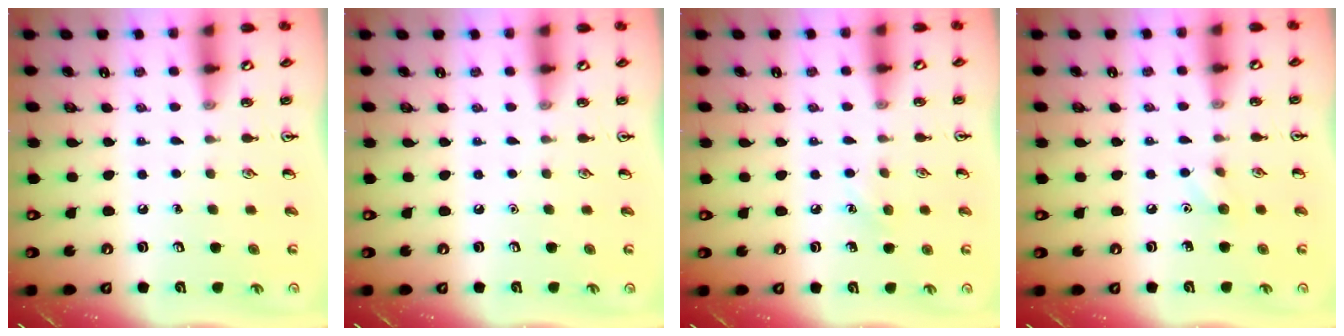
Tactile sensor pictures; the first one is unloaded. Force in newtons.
{"total": 0.0}
{"total": 4.7, "press": 4.5, "slide": 1.4}
{"total": 5.1, "press": 4.8, "slide": 1.7}